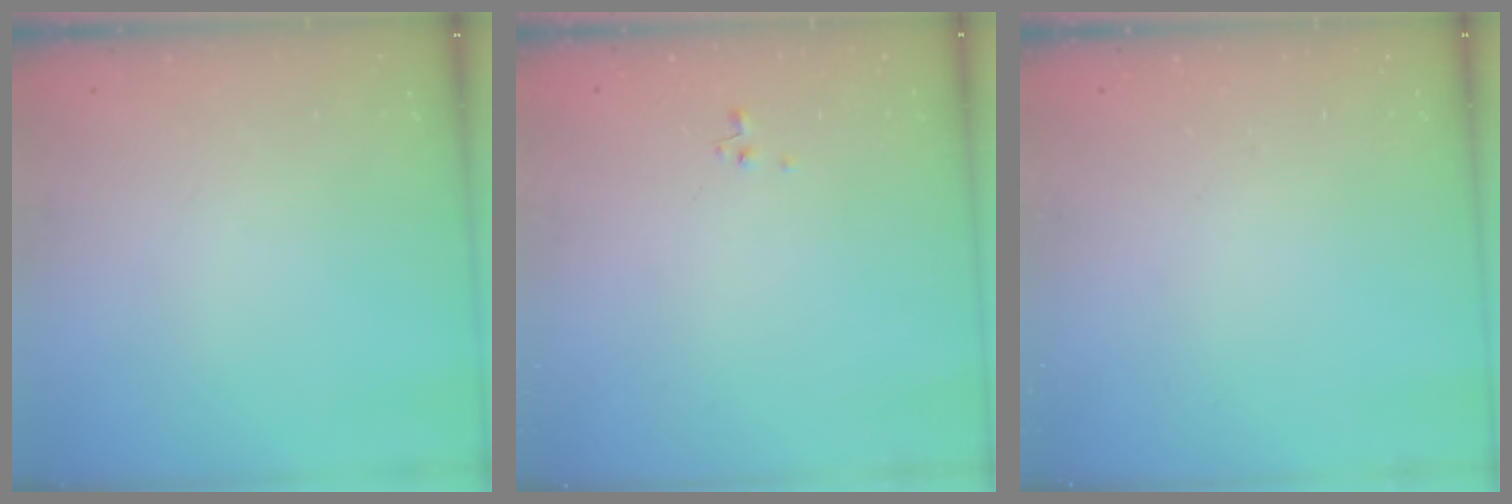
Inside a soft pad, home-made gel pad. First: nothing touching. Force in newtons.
{"total": 1.0, "press": 0.9, "slide": 0.4}
{"total": 0.0}